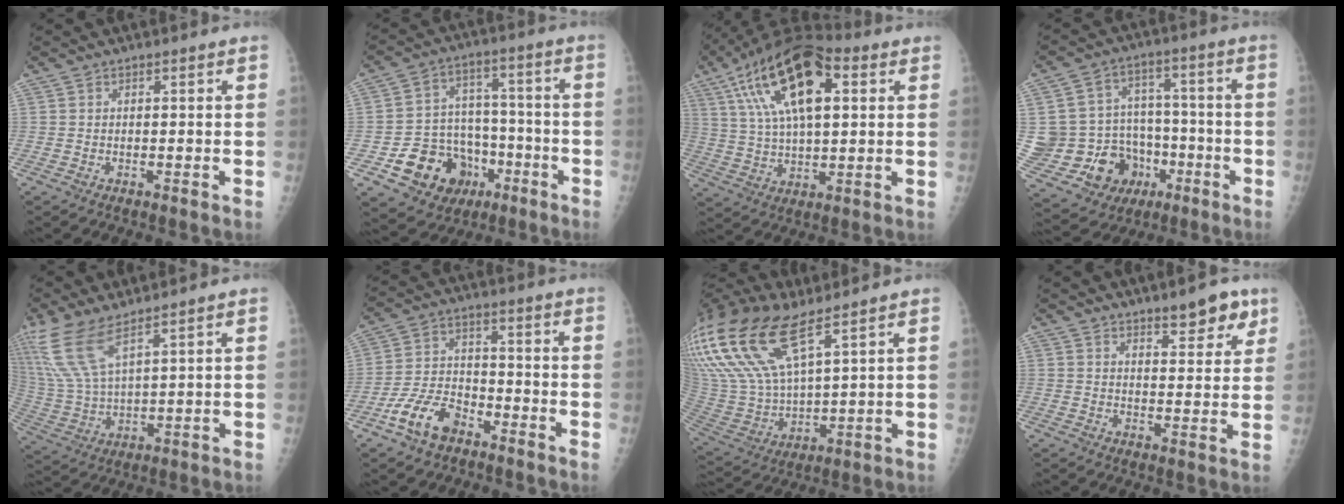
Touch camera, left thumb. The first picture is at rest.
{"total": 15.7, "force": [-6.5, 12.8, 6.5], "torque": [-0.071, 0.066, -0.091]}
{"total": 20.2, "force": [7.1, 9.3, 16.4], "torque": [-0.285, 0.007, 0.120]}
{"total": 19.2, "force": [-4.6, 16.4, 8.8], "torque": [-0.151, 0.061, -0.047]}
{"total": 11.5, "force": [7.5, 3.3, 8.1], "torque": [-0.188, -0.027, 0.171]}
{"total": 9.5, "force": [-5.9, 5.4, 5.0], "torque": [-0.089, 0.032, -0.112]}
{"total": 24.3, "force": [14.2, 9.9, 17.0], "torque": [-0.390, -0.017, 0.282]}
{"total": 7.3, "force": [5.1, 2.5, 4.6], "torque": [-0.038, -0.031, 0.070]}